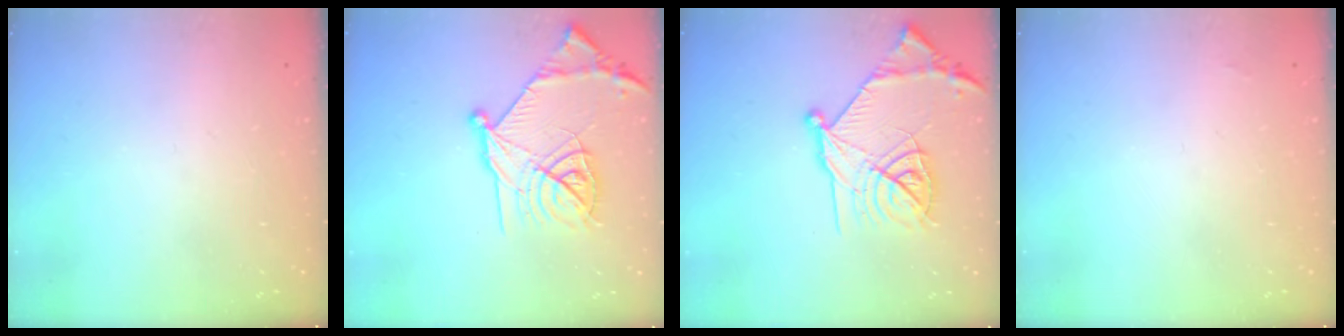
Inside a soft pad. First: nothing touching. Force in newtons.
{"total": 18.5, "press": 18.4, "slide": 1.6}
{"total": 18.5, "press": 18.4, "slide": 1.6}
{"total": 1.3, "press": 1.3, "slide": 0.2}